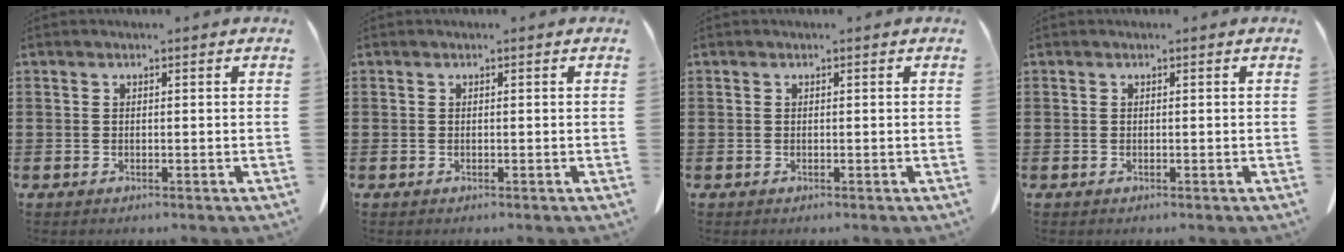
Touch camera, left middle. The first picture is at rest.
{"total": 0.0}
{"total": 0.0}
{"total": 0.0}